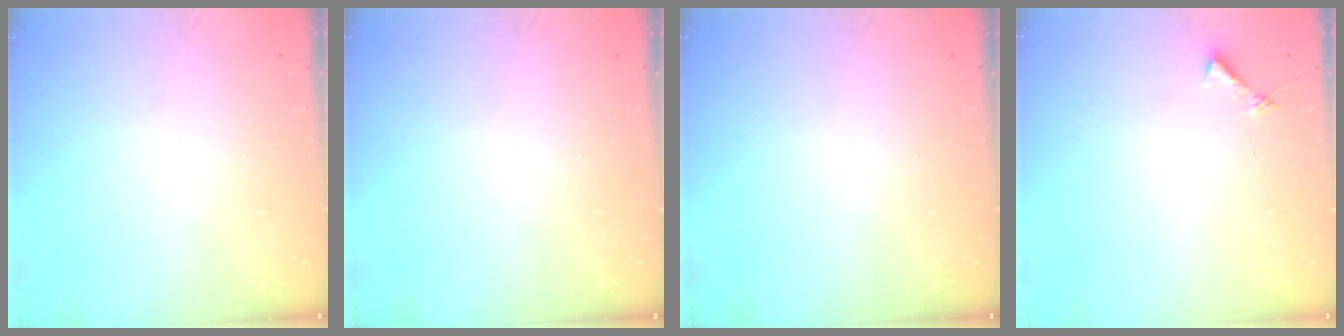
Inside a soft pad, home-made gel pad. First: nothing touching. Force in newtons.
{"total": 0.0}
{"total": 0.0}
{"total": 5.6, "press": 5.5, "slide": 0.6}